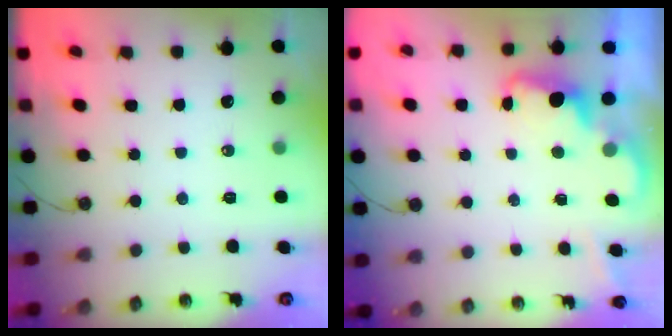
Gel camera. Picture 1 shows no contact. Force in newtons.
{"total": 2.2, "press": 2.1, "slide": 0.5}